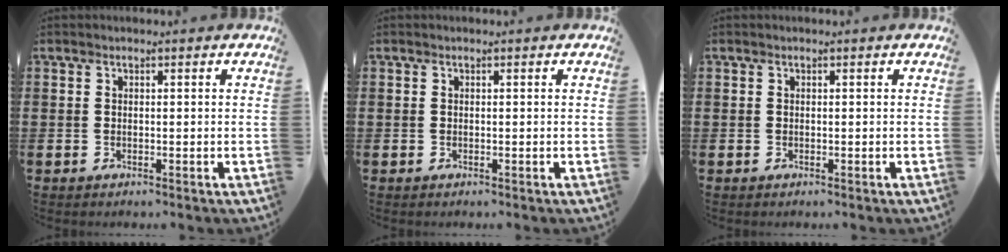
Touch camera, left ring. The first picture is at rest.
{"total": 0.0}
{"total": 0.0}